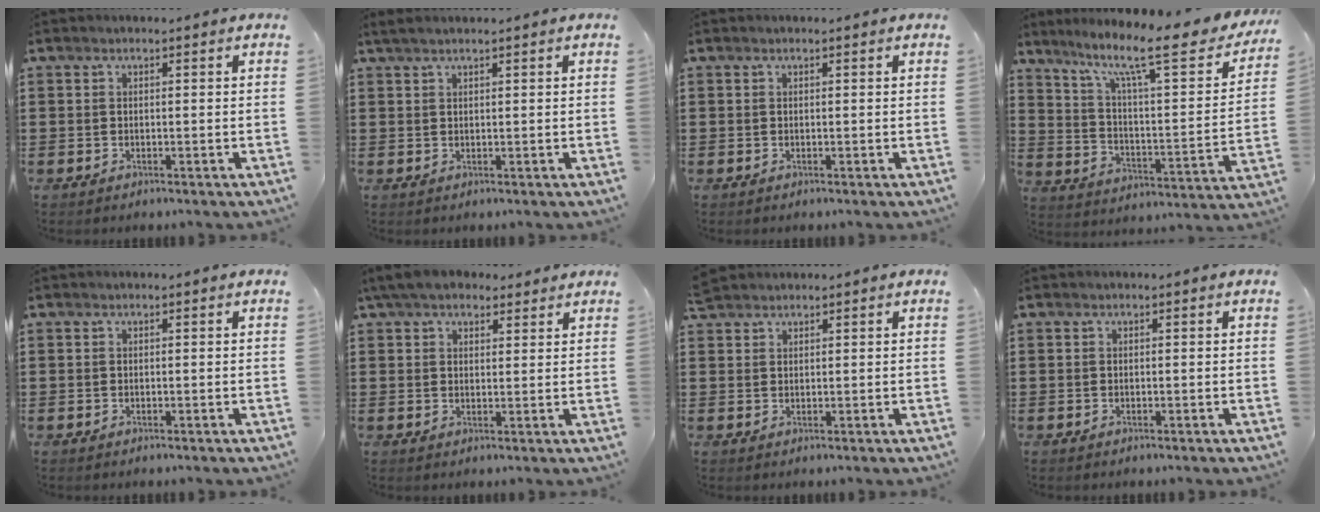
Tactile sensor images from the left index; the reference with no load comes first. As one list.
[{"total": 1.5, "force": [1.1, 0.0, 0.9], "torque": [-0.019, -0.001, 0.022]}, {"total": 0.0}, {"total": 13.3, "force": [10.0, 1.9, 8.6], "torque": [-0.169, -0.062, 0.156]}, {"total": 0.0}, {"total": 5.6, "force": [4.7, 2.2, 2.1], "torque": [-0.057, -0.002, 0.089]}, {"total": 2.0, "force": [1.9, 0.6, 0.2], "torque": [-0.008, 0.003, 0.038]}, {"total": 0.0}]